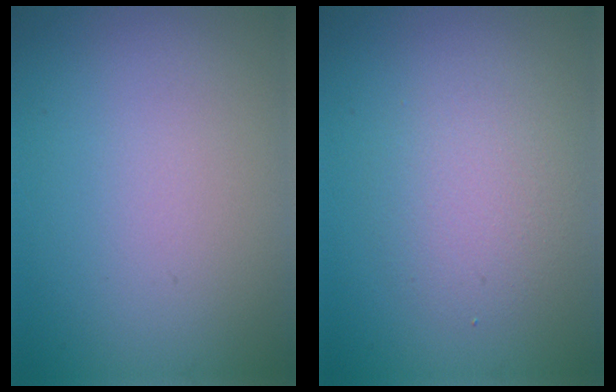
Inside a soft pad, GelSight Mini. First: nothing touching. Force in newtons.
{"total": 2.8, "press": 2.8, "slide": 0.2}